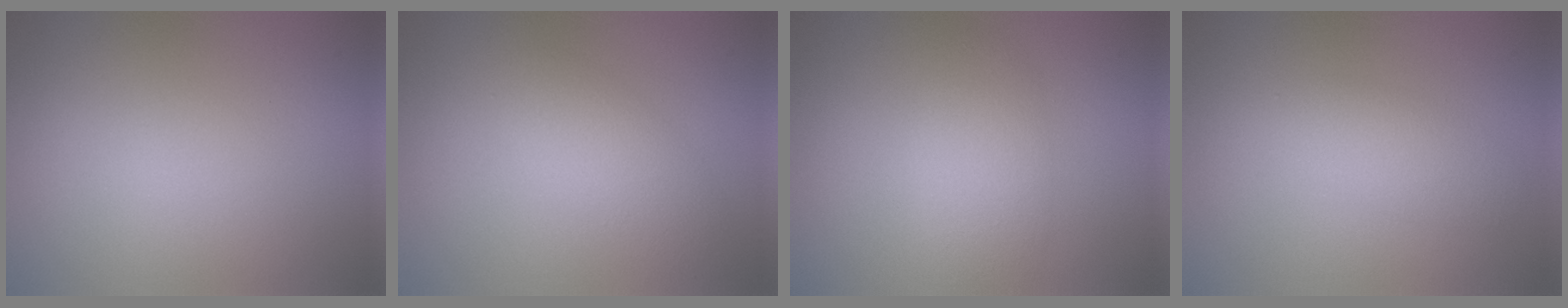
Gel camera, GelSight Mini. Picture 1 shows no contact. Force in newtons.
{"total": 2.8, "press": 2.8, "slide": 0.2}
{"total": 2.8, "press": 2.8, "slide": 0.1}
{"total": 2.2, "press": 2.2, "slide": 0.2}